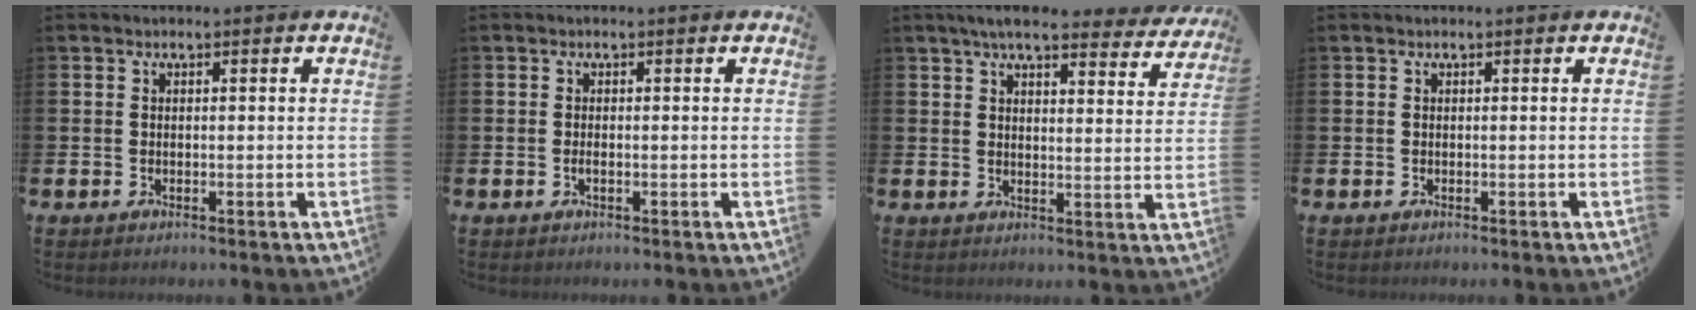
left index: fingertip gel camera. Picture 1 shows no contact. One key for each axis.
{"total": 0.6, "fx": -0.2, "fy": 0.2, "fz": 0.5, "tx": -0.018, "ty": 0.002, "tz": -0.002}
{"total": 6.1, "fx": 5.4, "fy": 1.0, "fz": 2.5, "tx": -0.052, "ty": -0.024, "tz": 0.093}
{"total": 0.0}